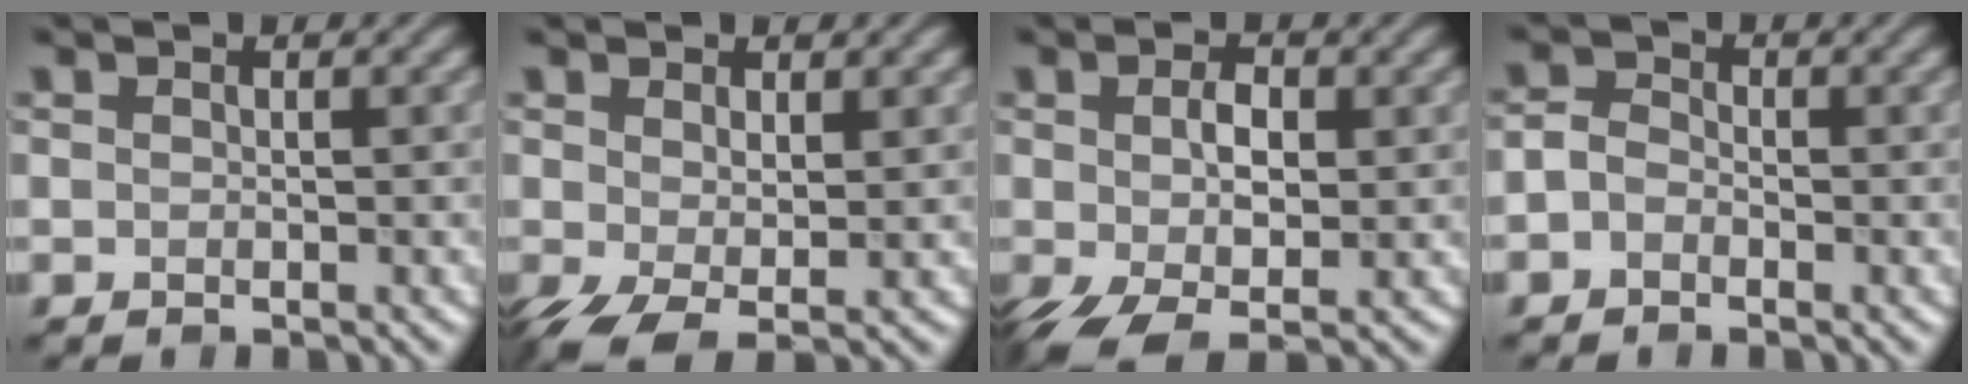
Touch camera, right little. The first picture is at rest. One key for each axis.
{"total": 4.1, "fx": -0.6, "fy": 2.1, "fz": 3.5, "tx": -0.083, "ty": -0.009, "tz": -0.009}
{"total": 6.7, "fx": -1.0, "fy": 3.8, "fz": 5.4, "tx": -0.115, "ty": -0.007, "tz": -0.017}
{"total": 1.6, "fx": -0.7, "fy": 1.2, "fz": 0.9, "tx": -0.017, "ty": 0.004, "tz": -0.022}